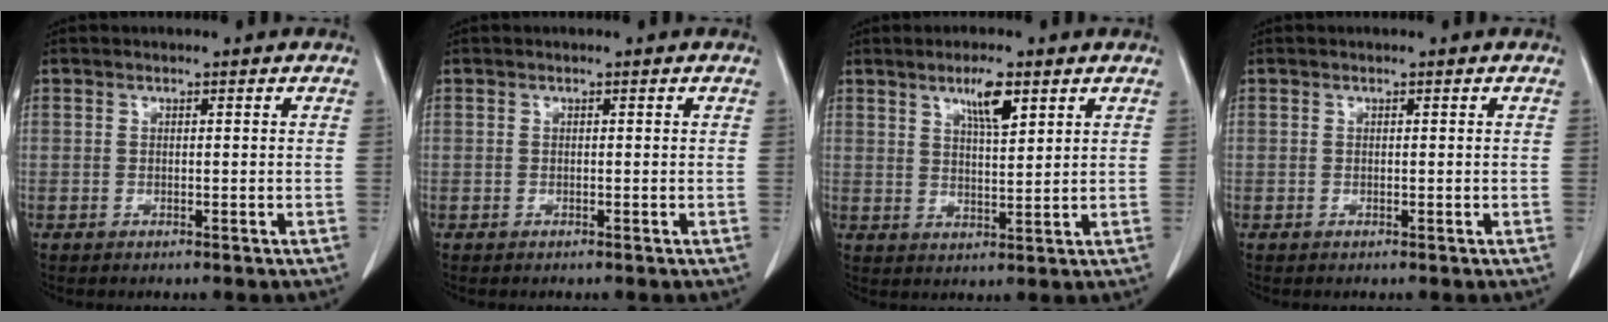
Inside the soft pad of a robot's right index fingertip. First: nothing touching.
{"total": 0.0}
{"total": 5.3, "force": [3.1, 0.9, 4.2], "torque": [-0.077, -0.003, 0.053]}
{"total": 0.0}